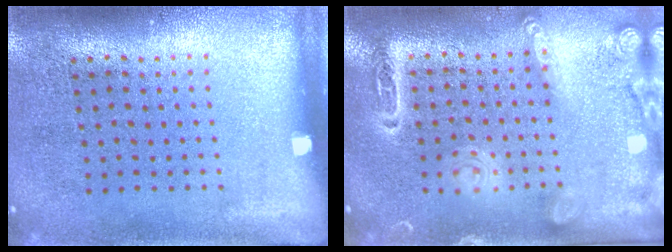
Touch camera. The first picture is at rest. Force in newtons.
{"total": 2.0, "press": 1.9, "slide": 0.6}